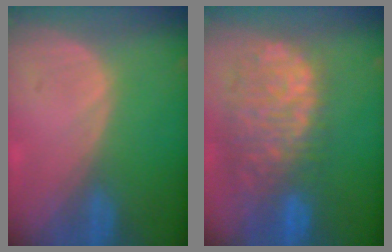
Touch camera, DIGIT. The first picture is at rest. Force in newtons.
{"total": 12.3, "press": 10.1, "slide": 7.0}